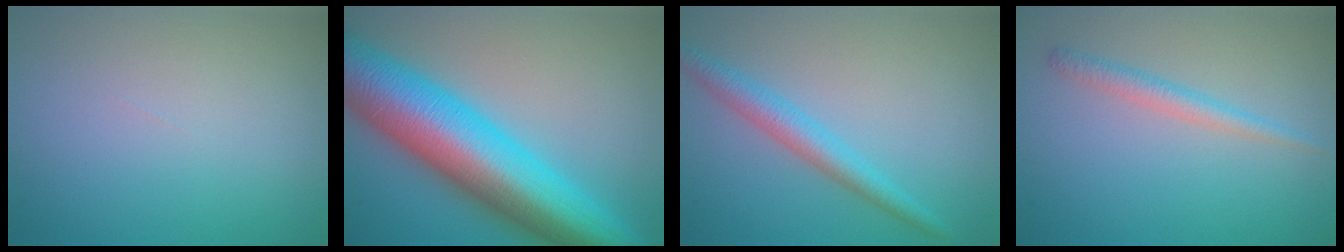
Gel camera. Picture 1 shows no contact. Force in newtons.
{"total": 14.3, "press": 14.3, "slide": 0.3}
{"total": 2.9, "press": 2.9, "slide": 0.1}
{"total": 1.9, "press": 1.9, "slide": 0.1}